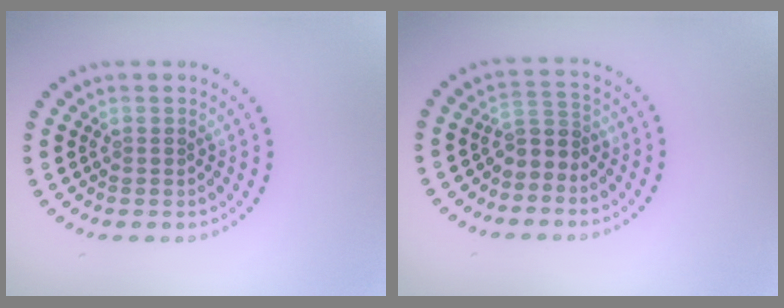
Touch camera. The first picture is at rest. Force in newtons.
{"total": 2.0, "press": 1.5, "slide": 1.3}